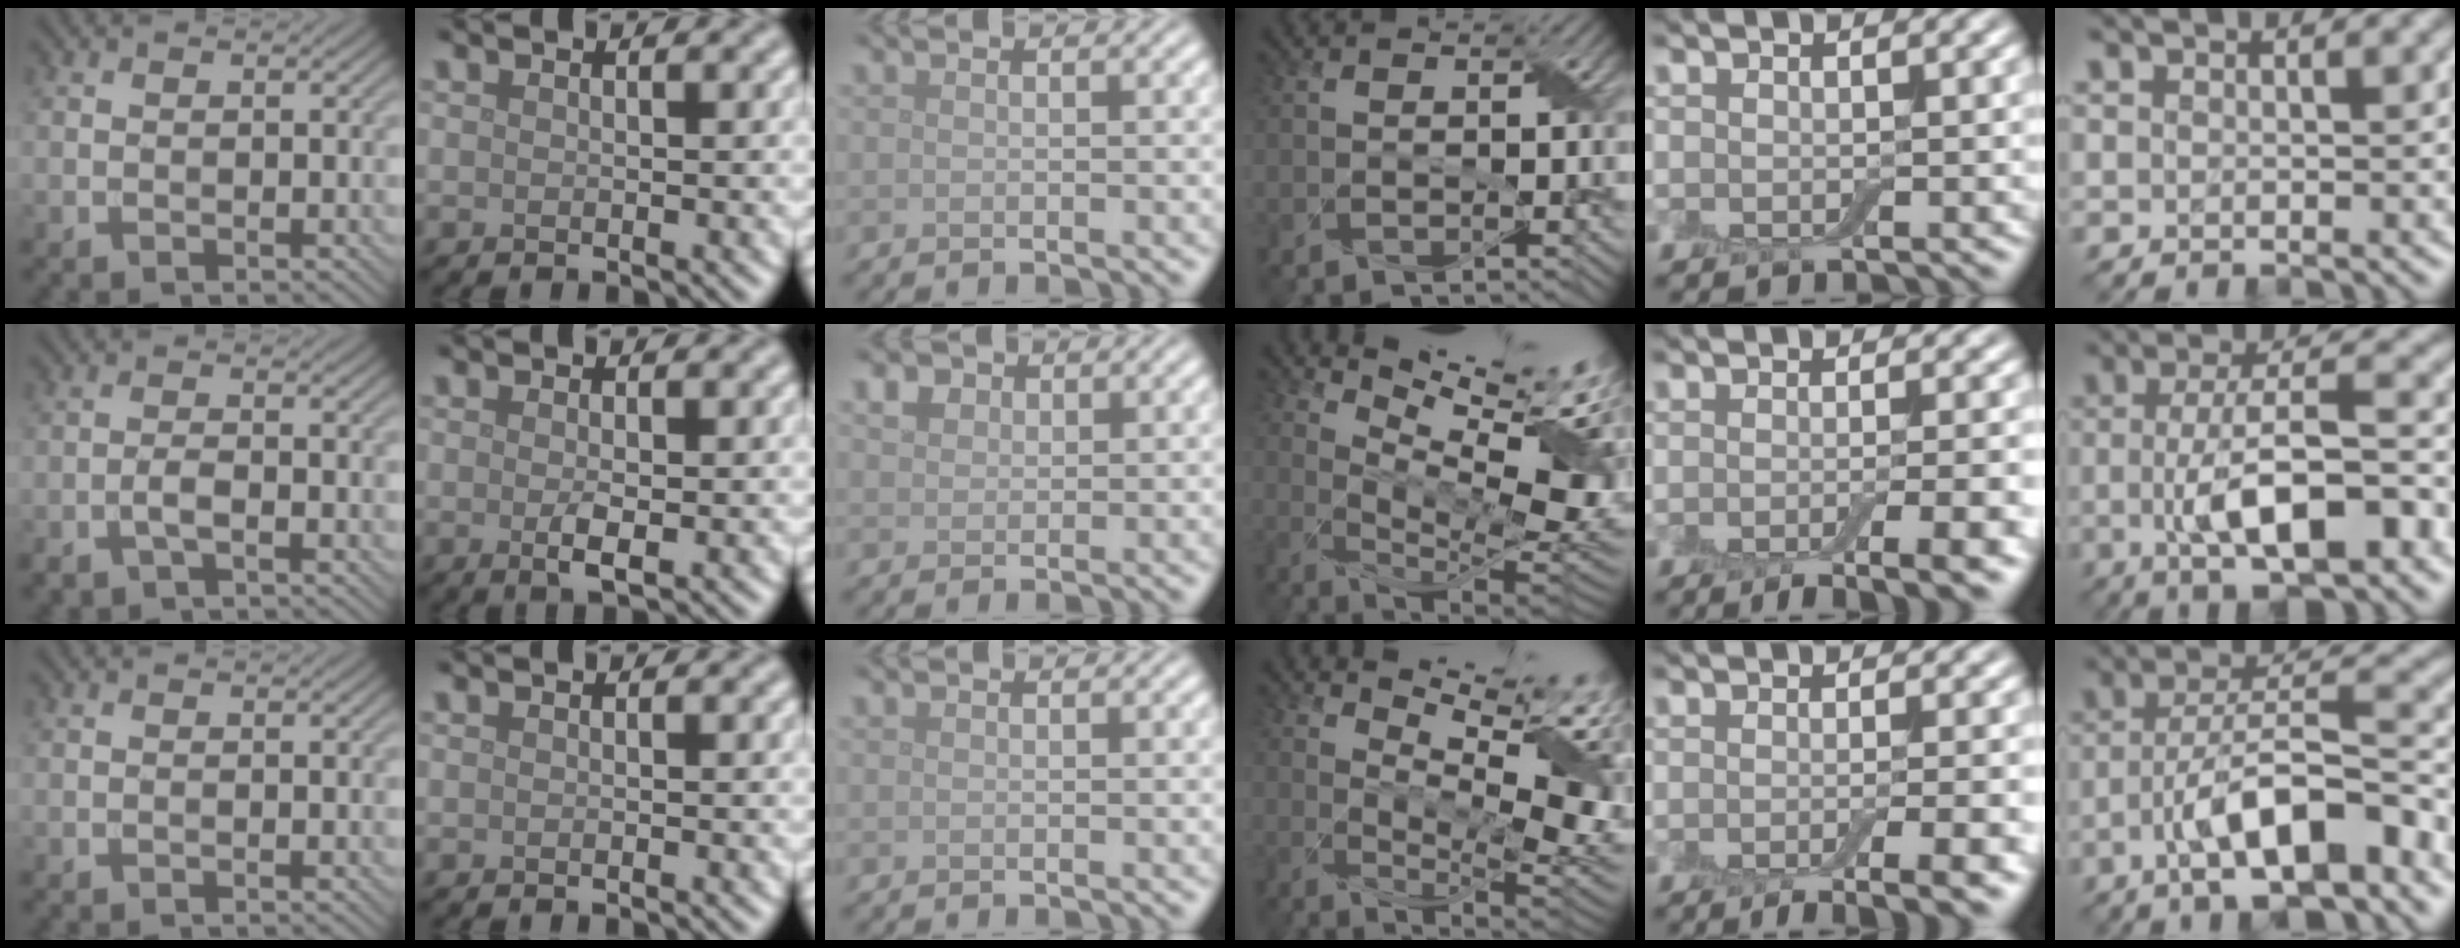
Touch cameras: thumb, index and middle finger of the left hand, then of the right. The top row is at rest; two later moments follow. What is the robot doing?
{"motion": "wrap", "object": "adhesive wrap"}